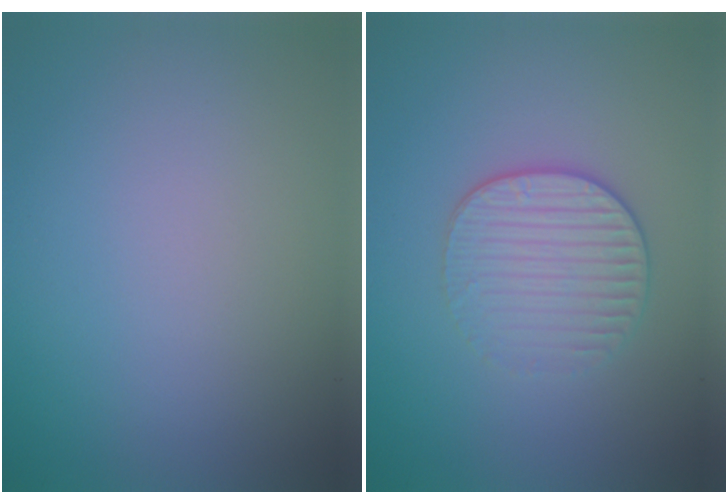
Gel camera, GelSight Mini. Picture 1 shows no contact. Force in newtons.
{"total": 3.1, "press": 2.8, "slide": 1.2}